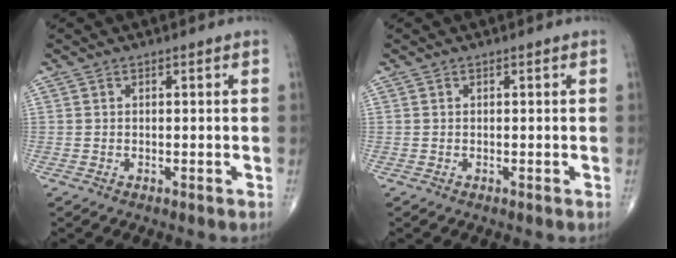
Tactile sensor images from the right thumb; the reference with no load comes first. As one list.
[{"total": 0.0}]